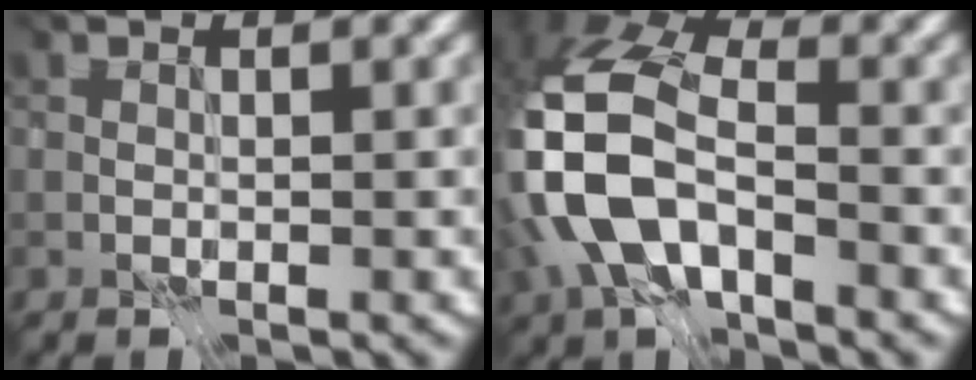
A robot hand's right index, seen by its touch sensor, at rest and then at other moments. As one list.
[{"total": 9.6, "force": [-4.7, 4.7, 6.9], "torque": [-0.180, -0.017, -0.072]}]